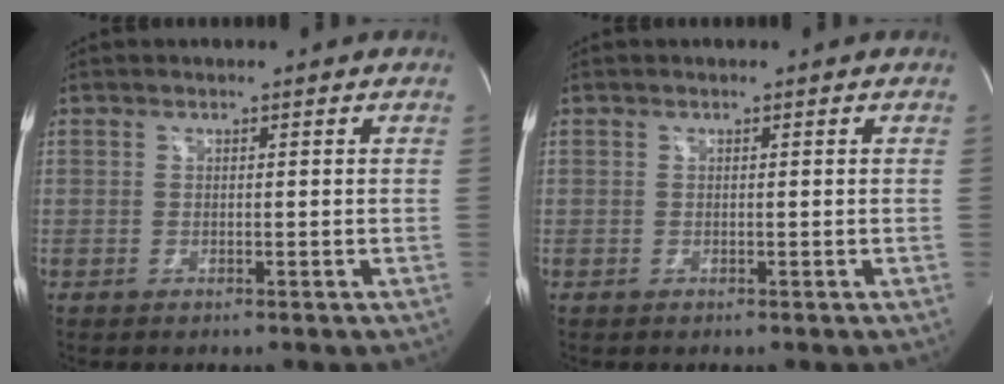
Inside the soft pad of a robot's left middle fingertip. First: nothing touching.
{"total": 0.0}